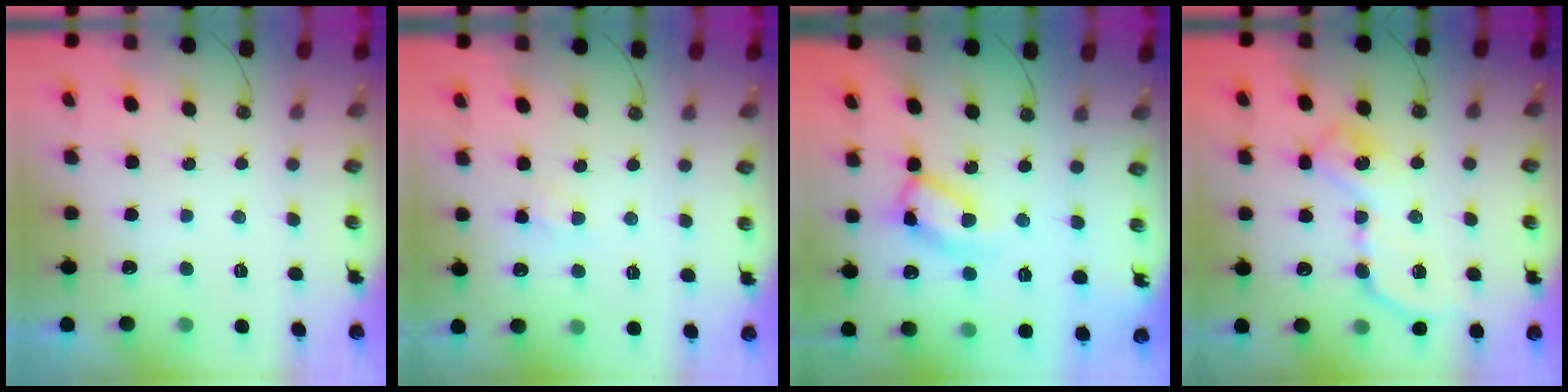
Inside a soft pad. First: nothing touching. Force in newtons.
{"total": 5.0, "press": 4.9, "slide": 0.7}
{"total": 12.7, "press": 12.6, "slide": 0.9}
{"total": 13.1, "press": 13.1, "slide": 0.6}